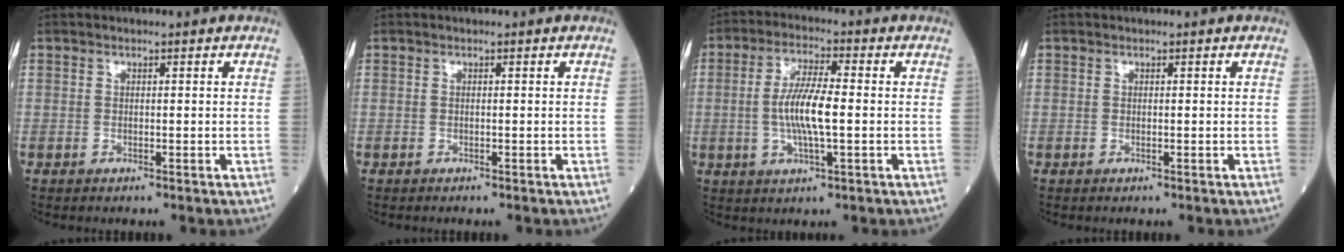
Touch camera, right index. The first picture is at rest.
{"total": 0.0}
{"total": 8.1, "force": [-0.6, 1.3, 8.0], "torque": [-0.159, 0.001, -0.014]}
{"total": 0.0}